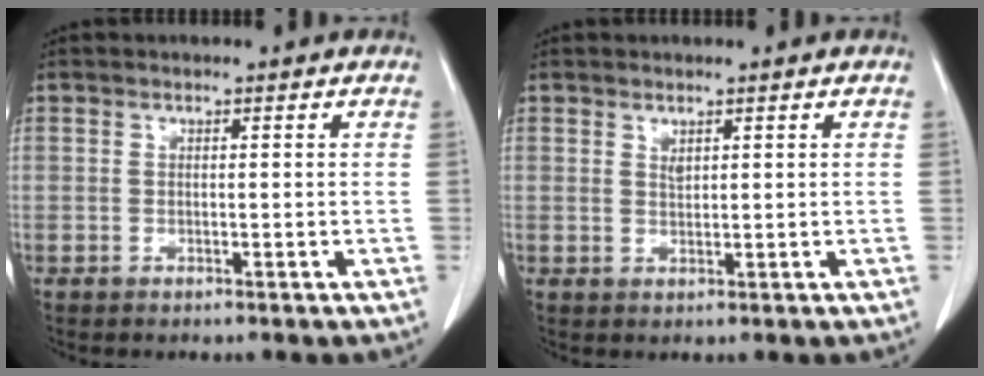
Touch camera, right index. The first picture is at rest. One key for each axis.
{"total": 1.1, "fx": 0.8, "fy": 0.4, "fz": 0.7, "tx": -0.013, "ty": -0.004, "tz": 0.017}